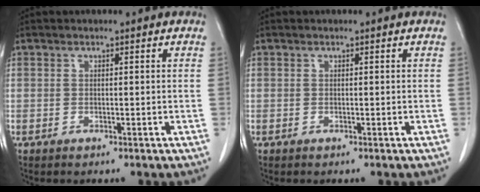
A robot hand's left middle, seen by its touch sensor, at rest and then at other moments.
{"total": 0.0}